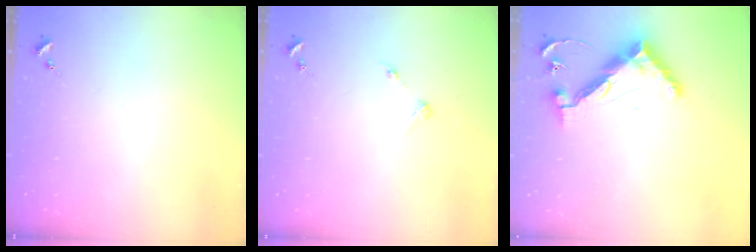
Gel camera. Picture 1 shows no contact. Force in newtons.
{"total": 2.8, "press": 2.8, "slide": 0.3}
{"total": 12.7, "press": 12.7, "slide": 0.5}